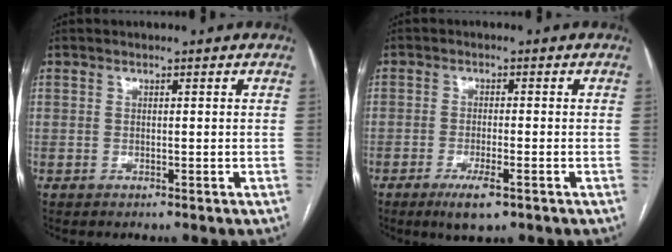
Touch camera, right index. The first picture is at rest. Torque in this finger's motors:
{"motor_torque": [0.69, -0.24, 0.24, 0.05]}